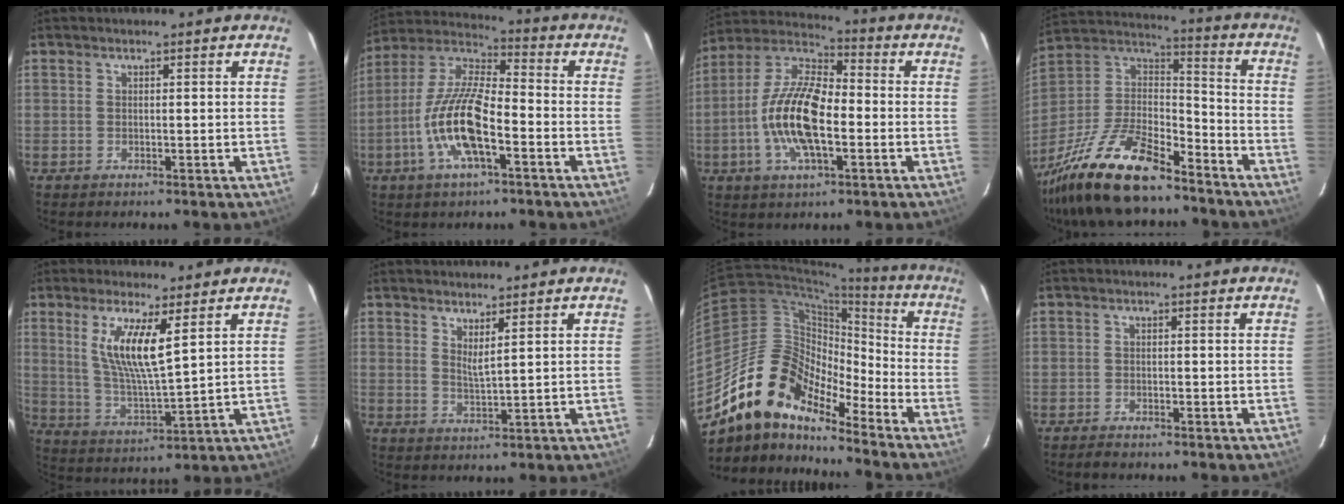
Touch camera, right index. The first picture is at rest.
{"total": 14.8, "force": [-5.5, 4.6, 13.0], "torque": [-0.268, -0.003, -0.111]}
{"total": 15.9, "force": [-3.5, 6.6, 14.0], "torque": [-0.285, 0.005, -0.076]}
{"total": 23.7, "force": [-17.4, 7.6, 14.2], "torque": [-0.297, -0.014, -0.304]}
{"total": 9.9, "force": [4.3, 1.2, 8.8], "torque": [-0.170, -0.013, 0.089]}
{"total": 2.9, "force": [2.0, -0.1, 2.1], "torque": [-0.038, -0.006, 0.032]}
{"total": 16.4, "force": [-12.8, 6.6, 7.9], "torque": [-0.140, 0.006, -0.250]}
{"total": 1.9, "force": [-1.8, 0.5, 0.6], "torque": [-0.020, -0.003, -0.032]}